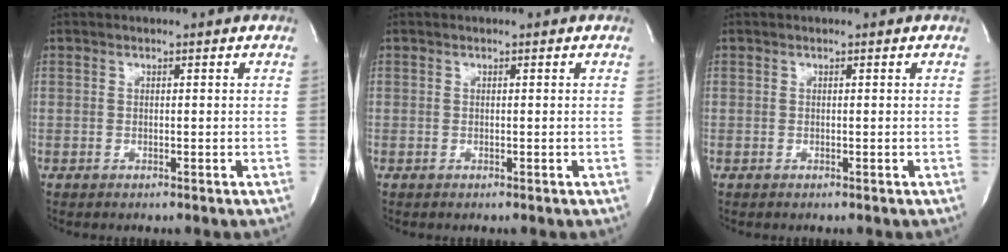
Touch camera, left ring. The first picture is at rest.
{"total": 0.0}
{"total": 0.0}